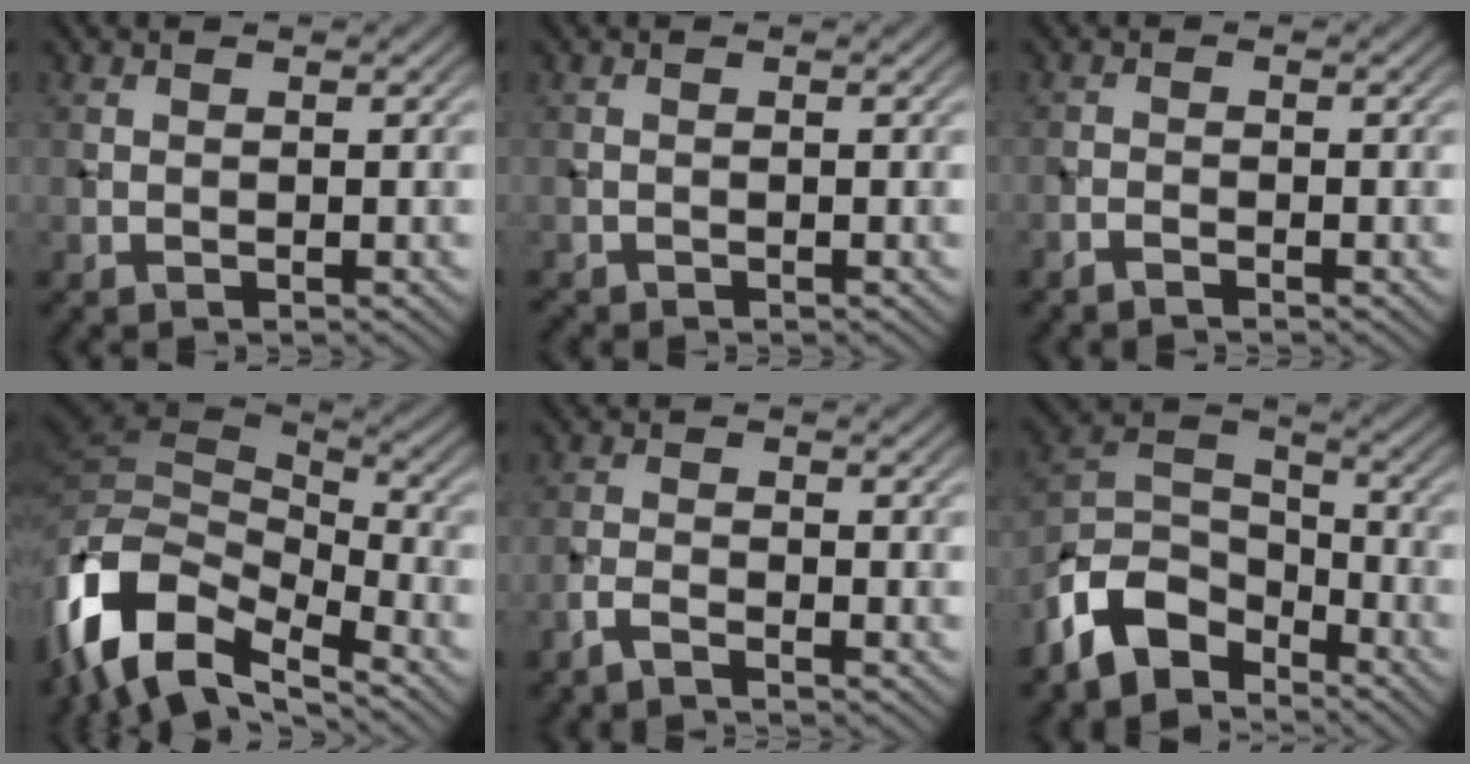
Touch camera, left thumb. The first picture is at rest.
{"total": 0.5, "force": [-0.5, 0.0, 0.0], "torque": [0.003, -0.001, -0.011]}
{"total": 1.0, "force": [-0.9, 0.1, 0.4], "torque": [-0.008, 0.001, -0.022]}
{"total": 13.7, "force": [-6.8, 7.0, 9.7], "torque": [-0.233, -0.014, -0.122]}
{"total": 2.1, "force": [-1.8, 0.2, 1.1], "torque": [-0.024, -0.001, -0.045]}
{"total": 9.2, "force": [-6.4, 4.8, 4.5], "torque": [-0.091, -0.002, -0.148]}